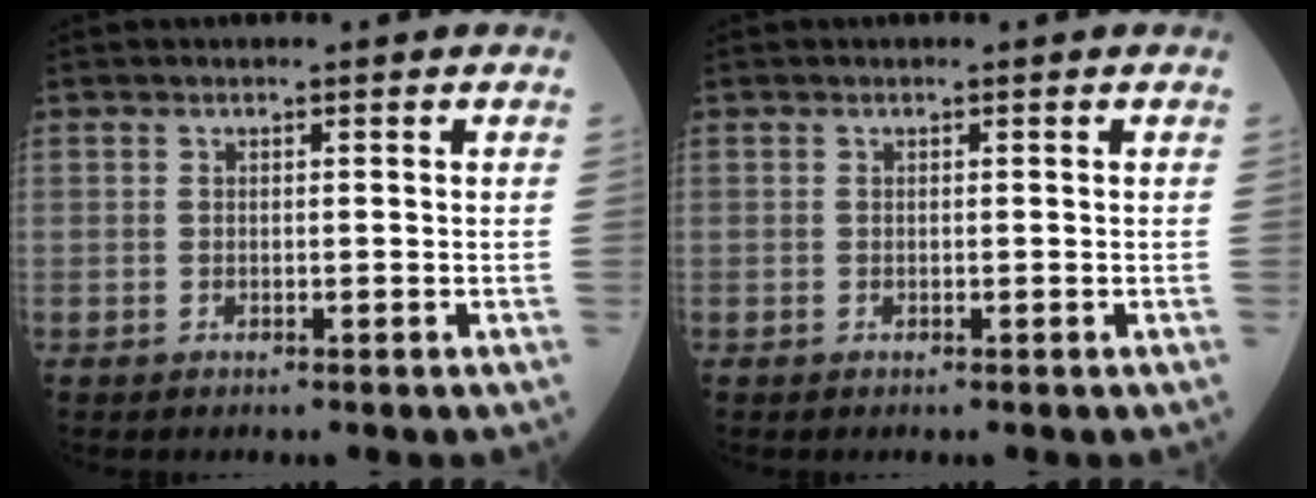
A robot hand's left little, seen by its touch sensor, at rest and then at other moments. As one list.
[{"total": 0.0}]